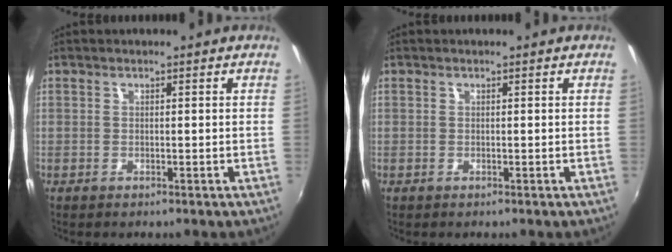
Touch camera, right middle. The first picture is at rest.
{"total": 0.0}